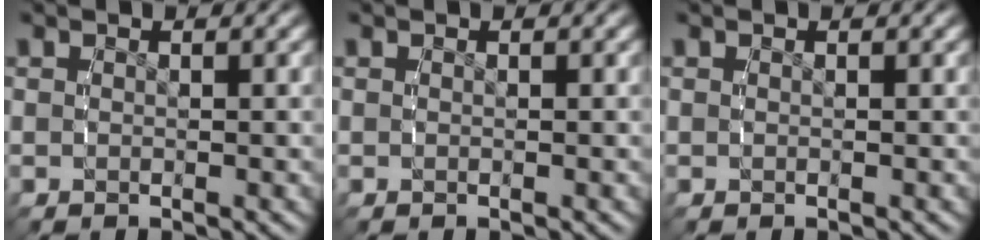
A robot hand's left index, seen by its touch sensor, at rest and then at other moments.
{"total": 0.0}
{"total": 0.0}